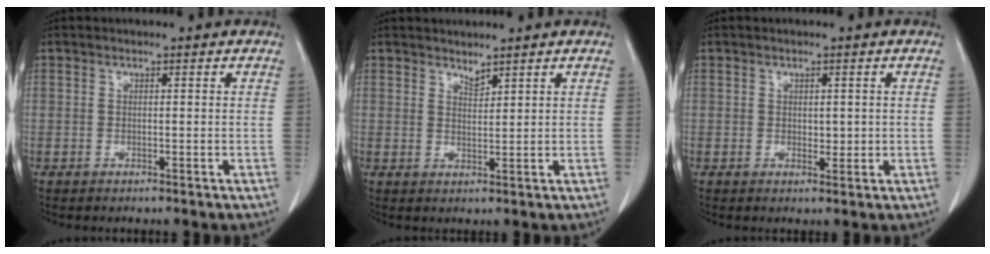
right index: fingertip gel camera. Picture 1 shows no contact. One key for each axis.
{"total": 1.6, "fx": 1.5, "fy": 0.1, "fz": 0.4, "tx": -0.007, "ty": -0.006, "tz": 0.031}
{"total": 1.7, "fx": 0.2, "fy": 1.0, "fz": 1.4, "tx": -0.018, "ty": -0.003, "tz": 0.006}